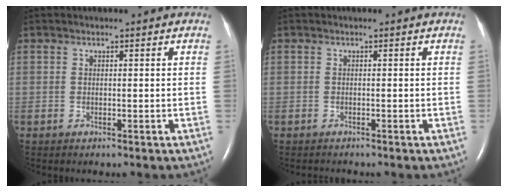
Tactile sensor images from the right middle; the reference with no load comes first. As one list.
[{"total": 0.7, "force": [-0.7, 0.0, 0.0], "torque": [-0.006, -0.003, -0.009]}]